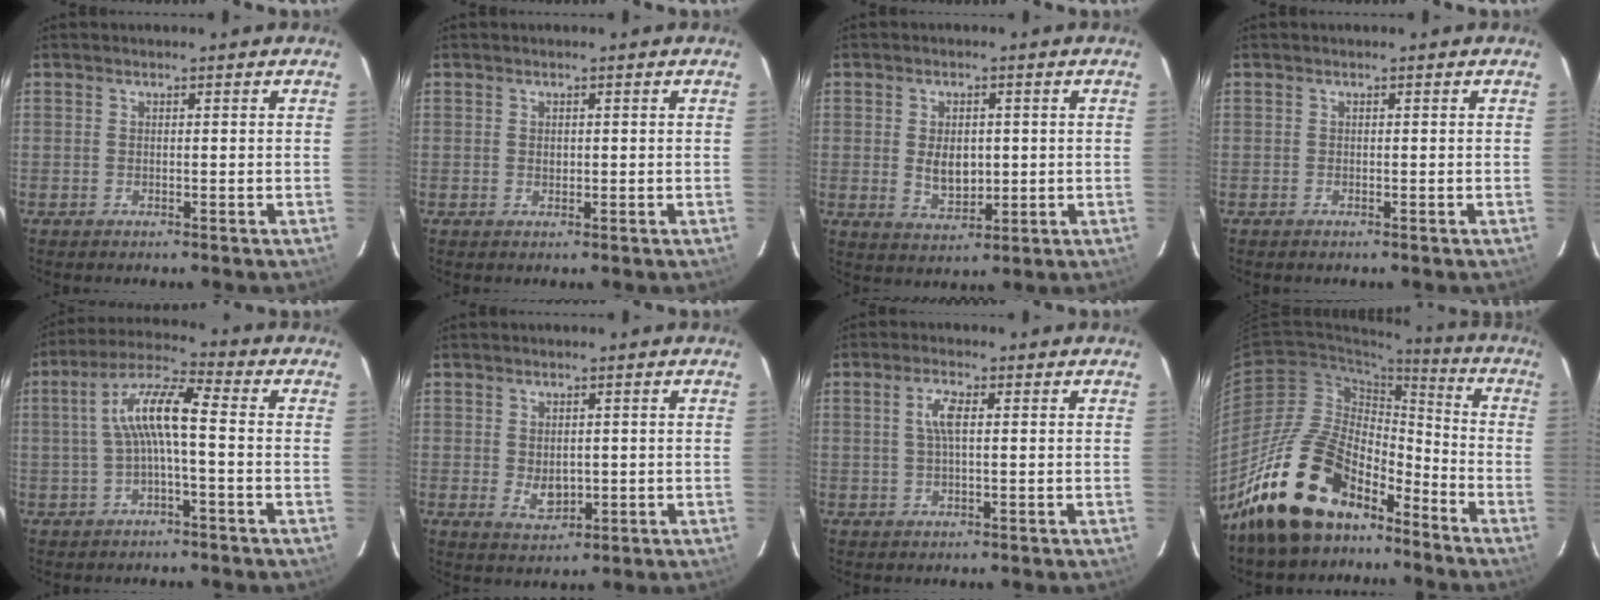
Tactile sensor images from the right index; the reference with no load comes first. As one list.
[{"total": 0.9, "force": [0.1, 0.8, 0.4], "torque": [-0.004, 0.001, 0.003]}, {"total": 5.9, "force": [0.1, 3.9, 4.5], "torque": [-0.079, -0.005, 0.010]}, {"total": 0.0}, {"total": 8.6, "force": [-0.5, 1.4, 8.5], "torque": [-0.174, 0.022, -0.010]}, {"total": 4.0, "force": [-0.1, 2.9, 2.7], "torque": [-0.045, -0.005, 0.007]}, {"total": 3.4, "force": [0.7, 0.9, 3.2], "torque": [-0.066, 0.005, 0.013]}, {"total": 20.6, "force": [-15.1, 10.0, 9.8], "torque": [-0.187, 0.017, -0.250]}]